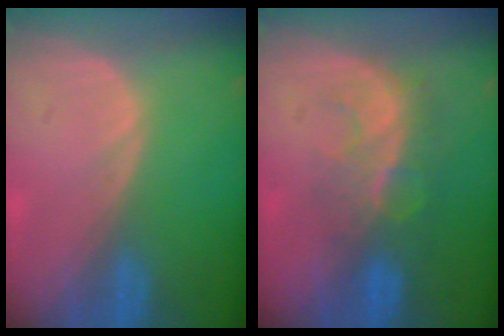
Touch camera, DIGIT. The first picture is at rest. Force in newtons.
{"total": 8.2, "press": 7.0, "slide": 4.2}